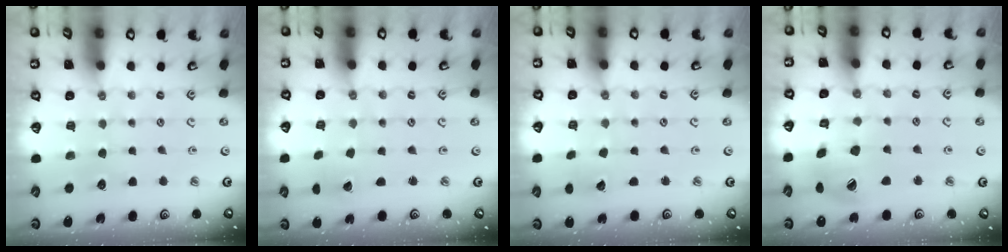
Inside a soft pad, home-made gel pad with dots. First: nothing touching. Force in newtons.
{"total": 2.4, "press": 2.4, "slide": 0.1}
{"total": 1.4, "press": 1.4, "slide": 0.1}
{"total": 14.3, "press": 14.2, "slide": 2.0}